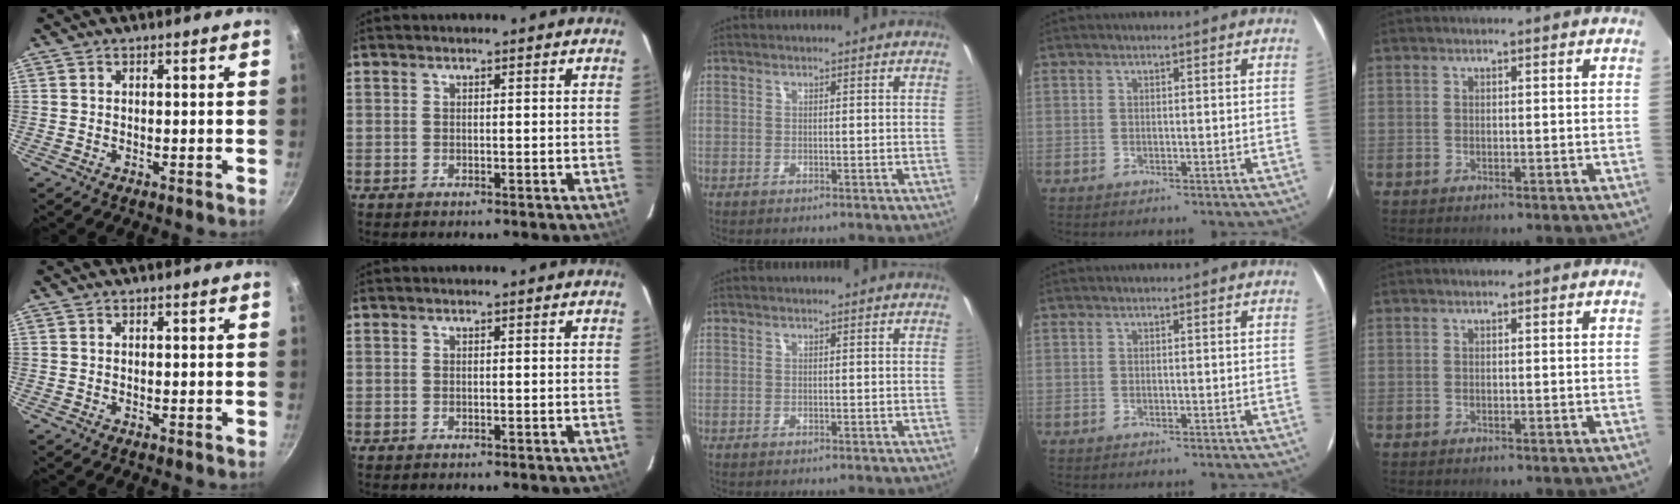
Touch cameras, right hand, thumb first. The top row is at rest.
{}